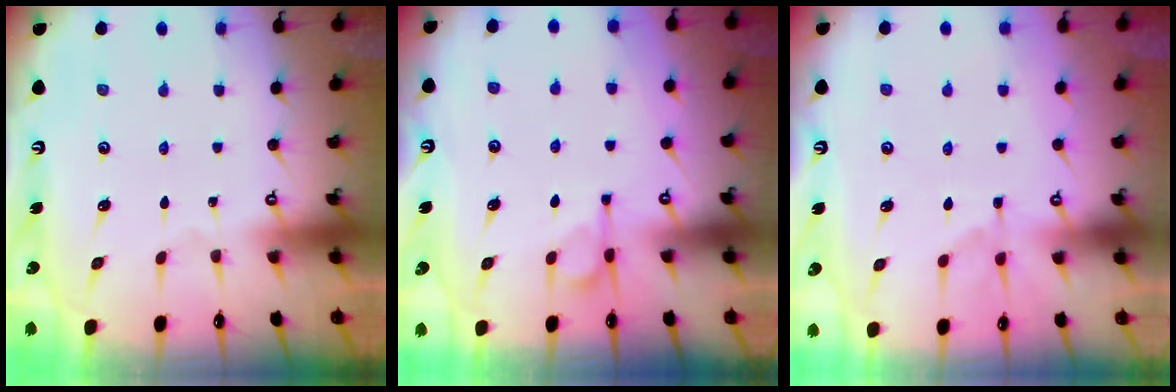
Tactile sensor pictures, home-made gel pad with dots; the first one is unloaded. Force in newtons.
{"total": 5.4, "press": 5.4, "slide": 0.9}
{"total": 1.4, "press": 0.6, "slide": 1.2}